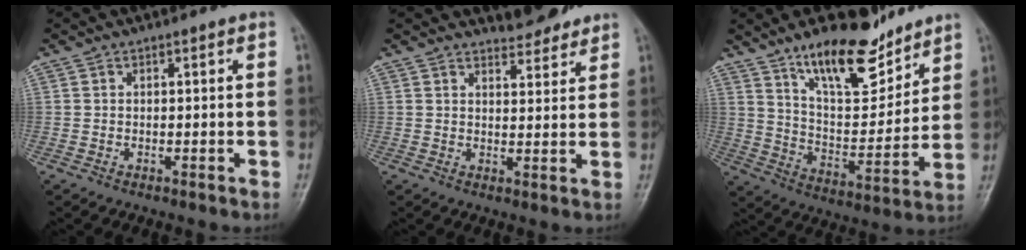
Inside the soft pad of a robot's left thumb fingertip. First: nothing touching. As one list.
[{"total": 4.3, "force": [4.0, 1.3, 0.6], "torque": [0.006, -0.034, 0.058]}, {"total": 16.7, "force": [12.0, 6.3, 9.7], "torque": [-0.115, -0.081, 0.209]}]